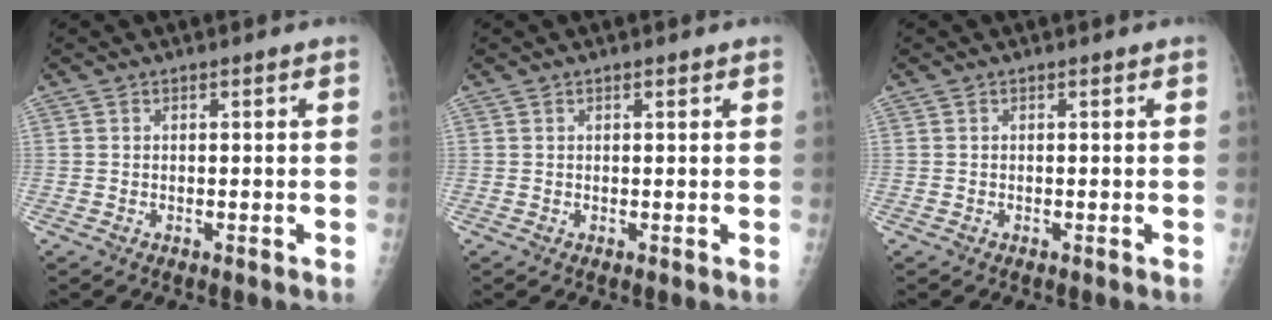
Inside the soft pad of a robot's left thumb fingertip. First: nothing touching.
{"total": 0.5, "force": [0.3, 0.2, 0.3], "torque": [-0.007, -0.002, 0.005]}
{"total": 0.0}